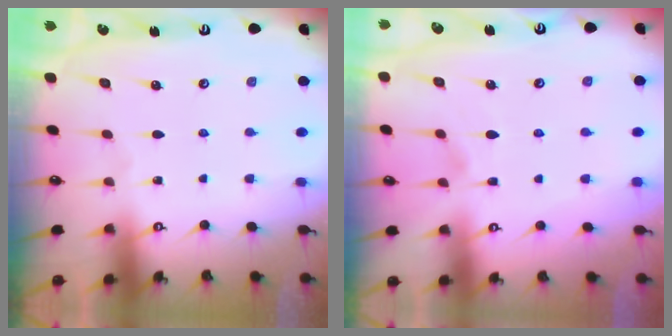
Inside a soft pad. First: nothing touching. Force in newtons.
{"total": 2.9, "press": 2.6, "slide": 1.2}